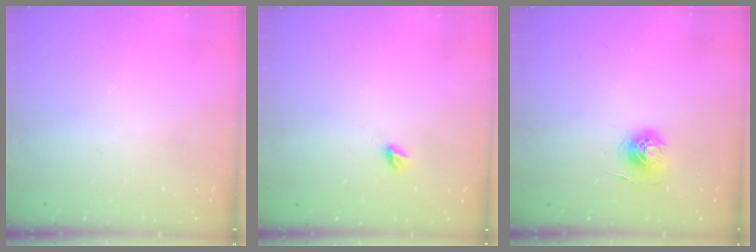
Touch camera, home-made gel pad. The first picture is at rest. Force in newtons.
{"total": 4.9, "press": 4.9, "slide": 0.5}
{"total": 5.7, "press": 5.7, "slide": 0.5}